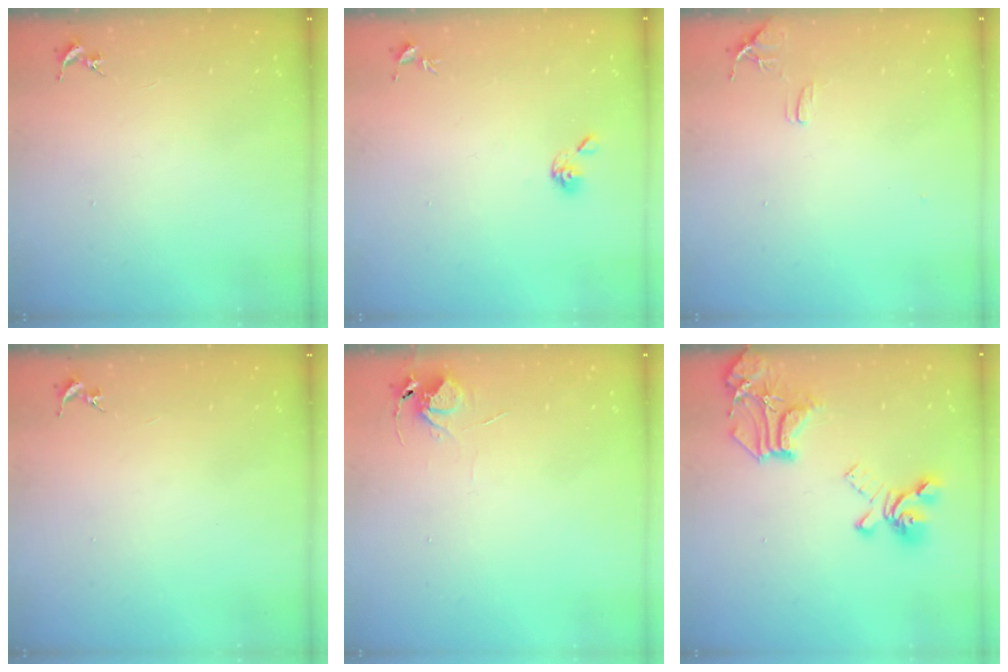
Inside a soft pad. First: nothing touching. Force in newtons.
{"total": 5.2, "press": 5.1, "slide": 0.7}
{"total": 7.7, "press": 7.7, "slide": 0.7}
{"total": 0.0}
{"total": 5.7, "press": 5.7, "slide": 0.3}
{"total": 20.8, "press": 20.7, "slide": 1.6}